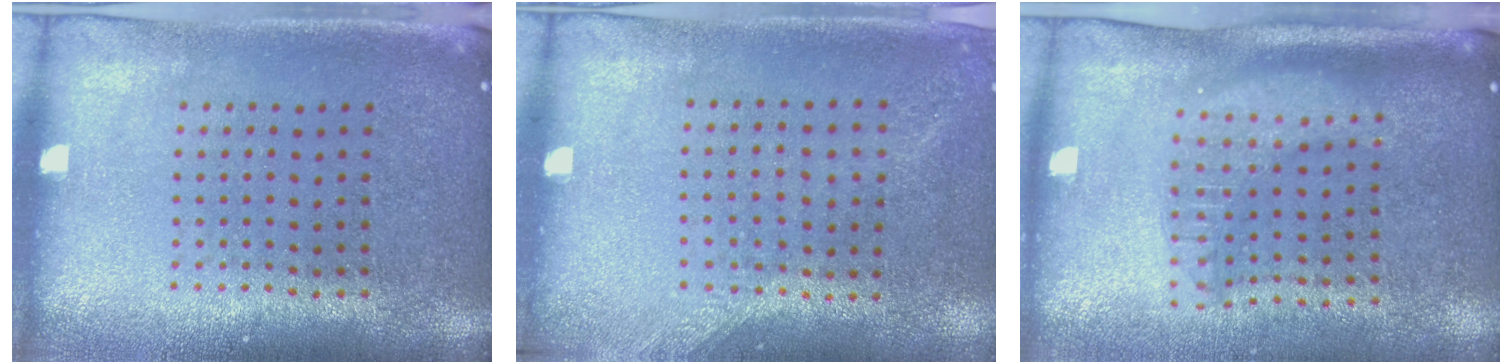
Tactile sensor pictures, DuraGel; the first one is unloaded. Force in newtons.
{"total": 1.3, "press": 1.0, "slide": 0.8}
{"total": 1.8, "press": 1.4, "slide": 1.0}